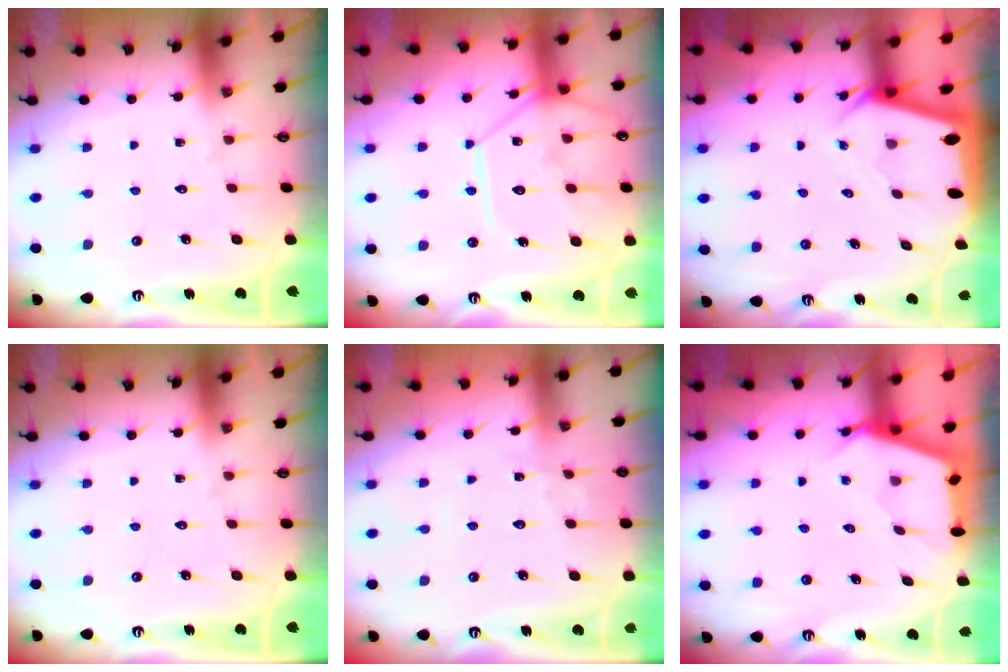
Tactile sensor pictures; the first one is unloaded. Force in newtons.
{"total": 14.6, "press": 14.6, "slide": 1.3}
{"total": 2.1, "press": 2.1, "slide": 0.2}
{"total": 0.0}
{"total": 2.2, "press": 2.2, "slide": 0.3}
{"total": 2.6, "press": 2.5, "slide": 0.3}